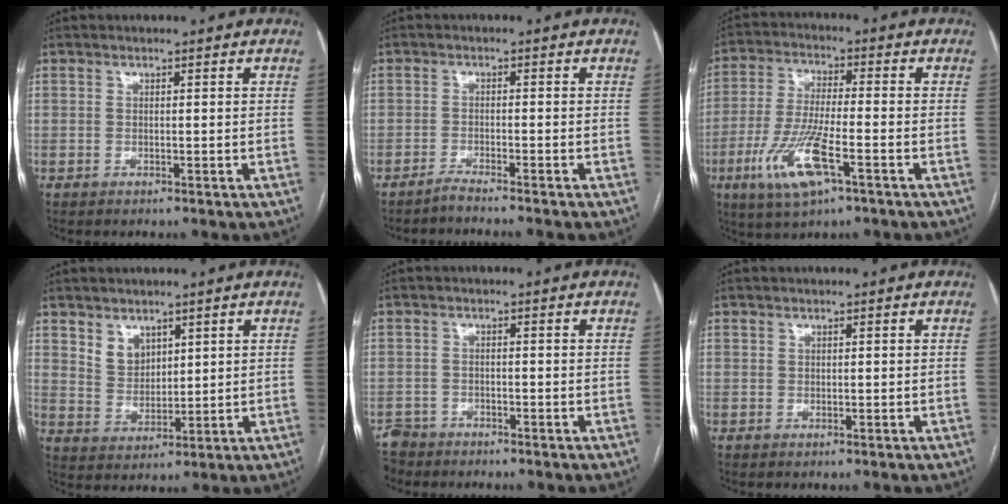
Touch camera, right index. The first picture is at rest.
{"total": 3.1, "force": [-2.8, -0.9, 1.0], "torque": [-0.014, -0.001, -0.046]}
{"total": 11.1, "force": [-4.9, 2.1, 9.8], "torque": [-0.207, -0.016, -0.089]}
{"total": 4.5, "force": [2.8, 3.1, 1.7], "torque": [-0.035, 0.004, 0.066]}
{"total": 3.4, "force": [-3.0, 1.4, -0.5], "torque": [0.004, -0.003, -0.057]}
{"total": 0.0}